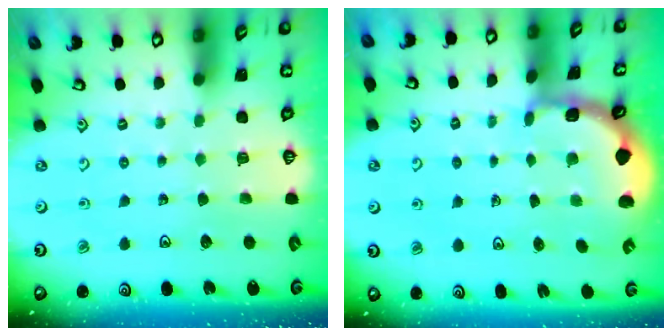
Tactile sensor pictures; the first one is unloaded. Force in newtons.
{"total": 1.9, "press": 1.9, "slide": 0.2}